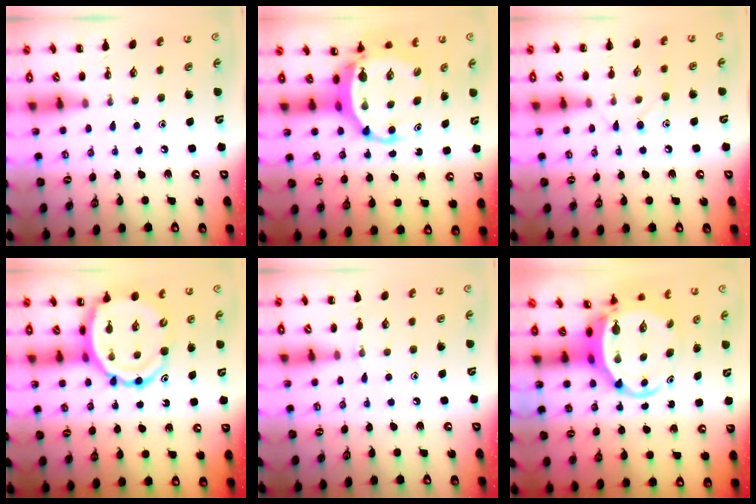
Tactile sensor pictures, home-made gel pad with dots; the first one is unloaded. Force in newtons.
{"total": 7.0, "press": 6.7, "slide": 2.2}
{"total": 6.9, "press": 6.7, "slide": 1.3}
{"total": 12.8, "press": 12.2, "slide": 3.7}
{"total": 6.9, "press": 6.6, "slide": 2.0}
{"total": 8.5, "press": 8.1, "slide": 2.4}